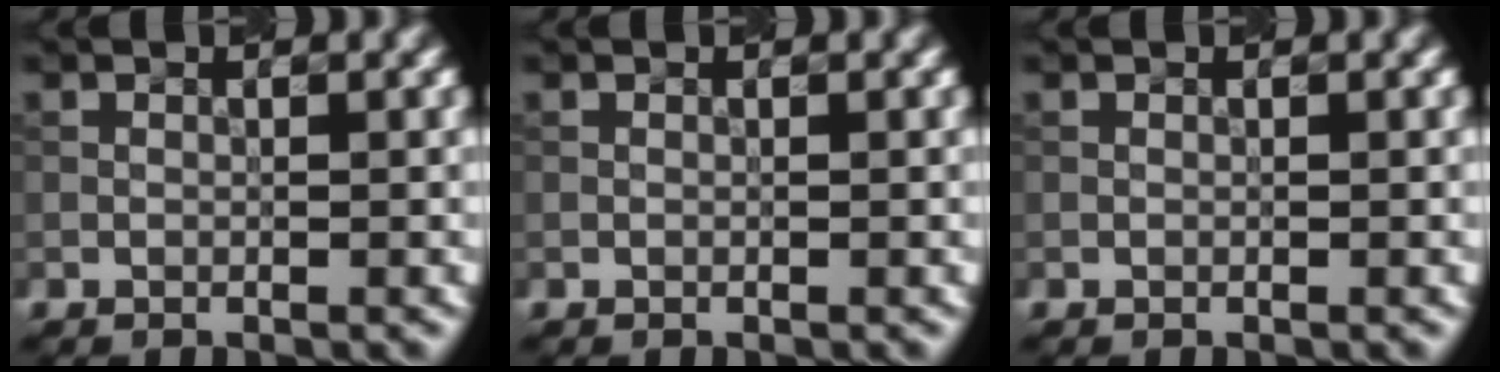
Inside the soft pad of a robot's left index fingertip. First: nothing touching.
{"total": 0.0}
{"total": 0.0}